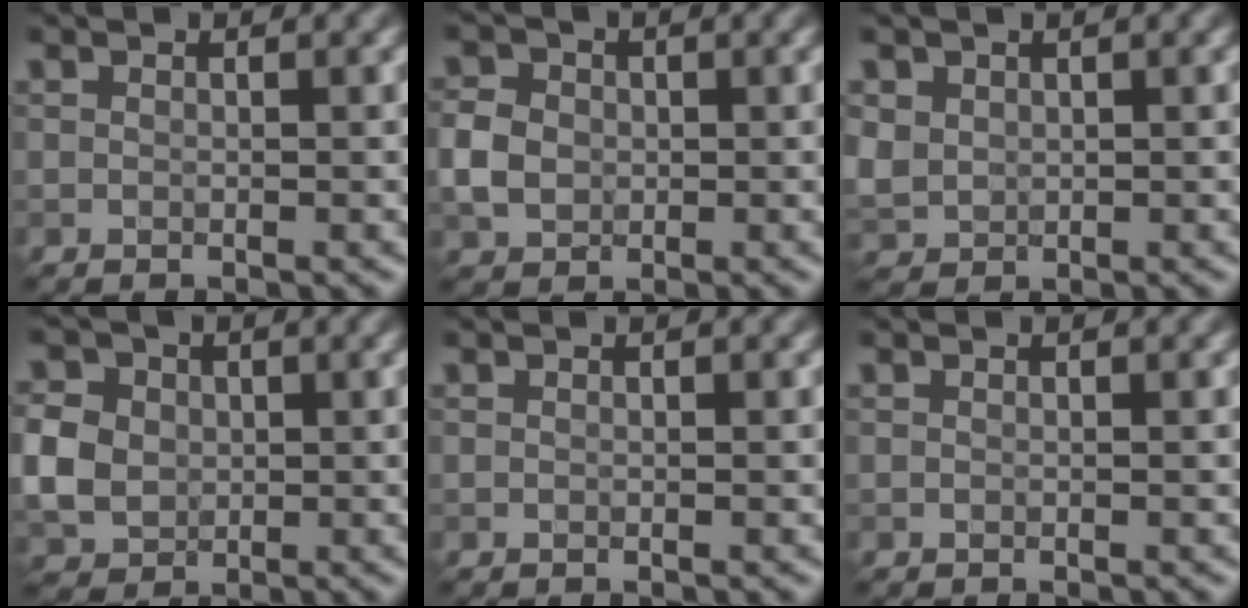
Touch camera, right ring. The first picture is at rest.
{"total": 3.4, "force": [-0.3, 2.9, 1.8], "torque": [-0.036, 0.004, -0.009]}
{"total": 2.3, "force": [0.7, 2.1, 0.8], "torque": [-0.024, -0.003, 0.019]}
{"total": 5.3, "force": [0.1, 4.6, 2.6], "torque": [-0.066, 0.008, -0.002]}
{"total": 0.0}
{"total": 0.0}